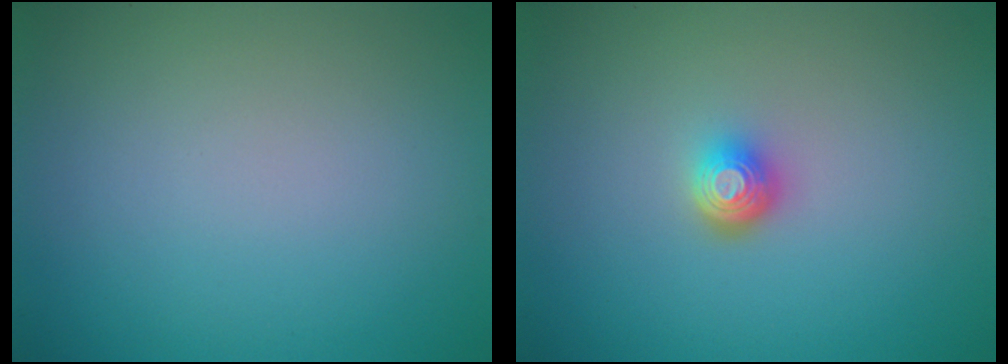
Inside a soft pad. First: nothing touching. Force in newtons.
{"total": 1.9, "press": 1.4, "slide": 1.3}